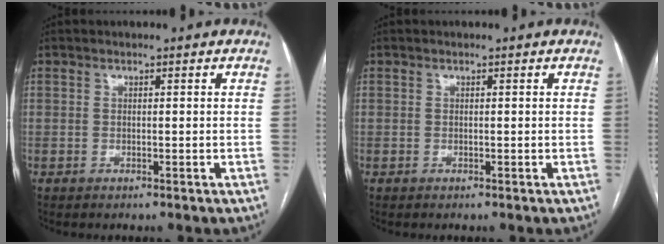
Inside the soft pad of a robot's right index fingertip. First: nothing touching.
{"total": 0.0}